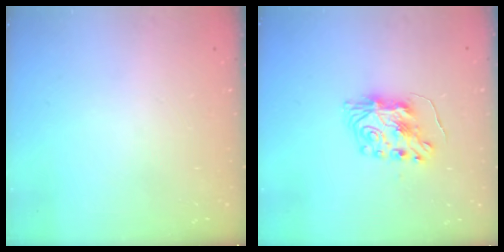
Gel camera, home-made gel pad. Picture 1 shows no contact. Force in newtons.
{"total": 7.8, "press": 7.8, "slide": 0.2}